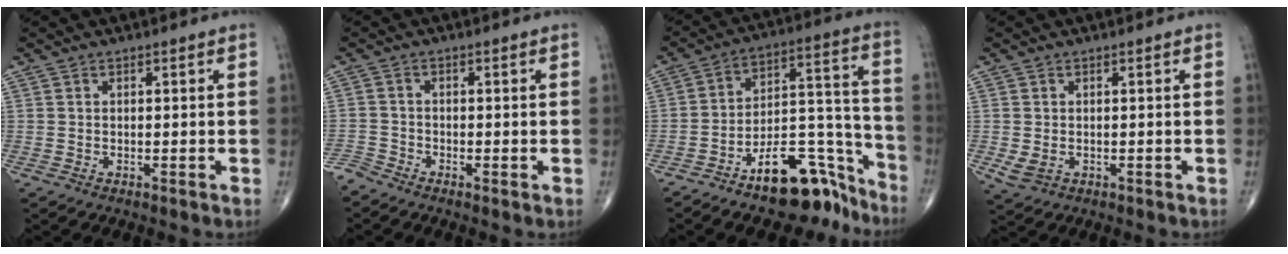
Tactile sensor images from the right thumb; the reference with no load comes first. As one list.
[{"total": 2.3, "force": [-2.2, 0.5, 0.4], "torque": [-0.006, -0.011, -0.051]}, {"total": 16.3, "force": [-11.8, 6.7, 9.1], "torque": [-0.087, 0.121, -0.185]}, {"total": 2.7, "force": [-0.4, 2.0, 1.7], "torque": [-0.035, -0.005, 0.002]}]